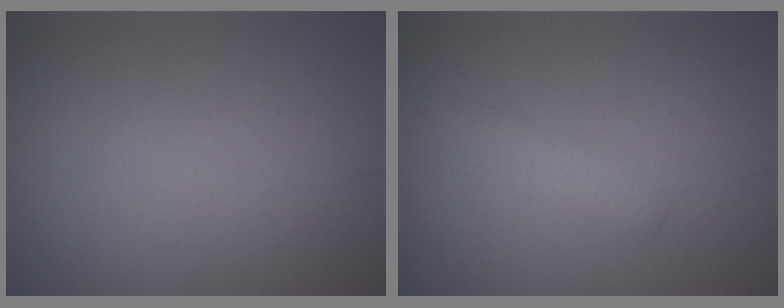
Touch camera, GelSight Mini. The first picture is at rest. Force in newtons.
{"total": 1.5, "press": 1.5, "slide": 0.1}